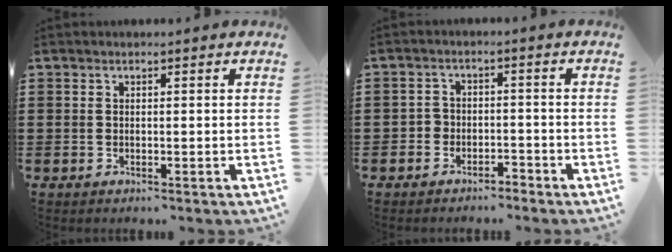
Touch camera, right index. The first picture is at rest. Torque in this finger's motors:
{"motor_torque": [-0.97, 1.17, 0.00, -0.01]}